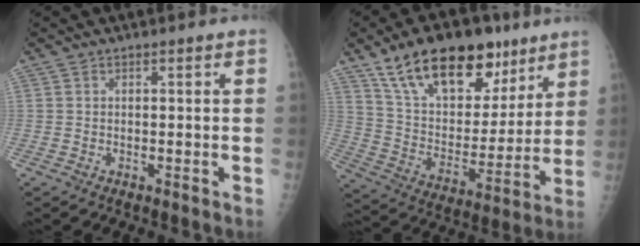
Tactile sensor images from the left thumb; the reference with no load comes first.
{"total": 23.6, "force": [14.8, 12.2, 13.7], "torque": [-0.184, -0.042, 0.256]}